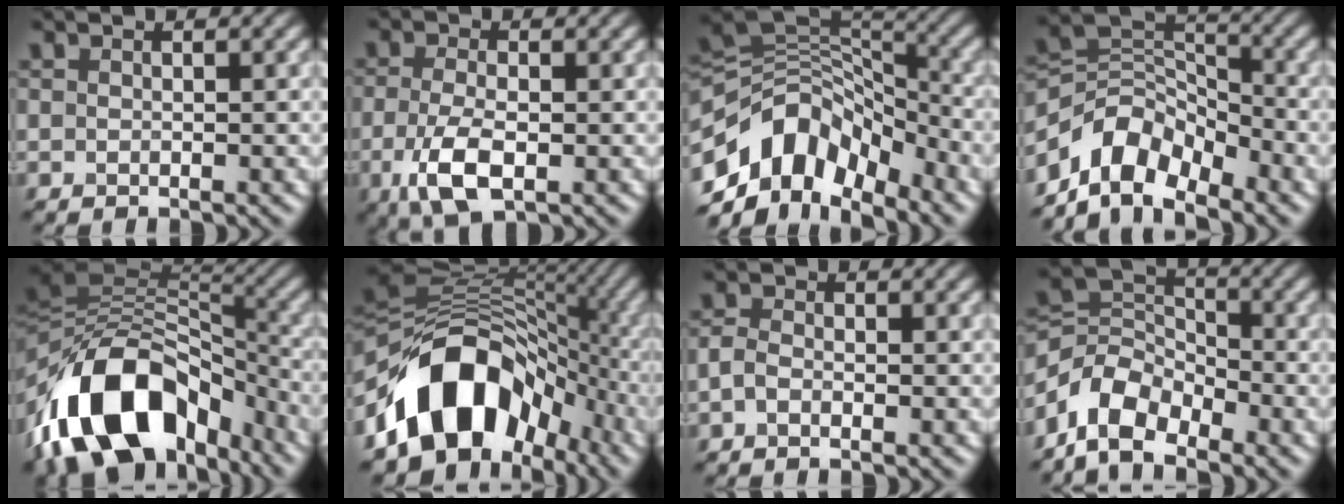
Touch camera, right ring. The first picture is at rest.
{"total": 5.0, "force": [-1.5, 2.4, 4.2], "torque": [-0.099, -0.011, -0.030]}
{"total": 9.8, "force": [-5.2, 6.2, 5.5], "torque": [-0.085, 0.012, -0.105]}
{"total": 6.7, "force": [-4.8, 3.7, 2.9], "torque": [-0.033, 0.005, -0.098]}
{"total": 15.0, "force": [-7.1, 9.6, 9.1], "torque": [-0.171, 0.011, -0.125]}
{"total": 12.4, "force": [-5.9, 8.5, 7.0], "torque": [-0.095, 0.019, -0.117]}
{"total": 1.4, "force": [-0.6, 0.8, 0.9], "torque": [-0.021, 0.002, -0.017]}
{"total": 5.4, "force": [-3.8, 3.0, 2.4], "torque": [-0.041, 0.003, -0.086]}